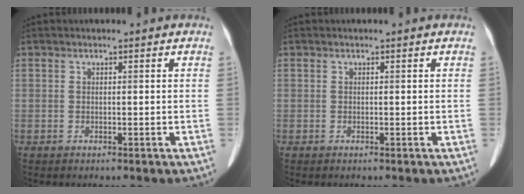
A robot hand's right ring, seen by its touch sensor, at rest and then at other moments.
{"total": 0.0}